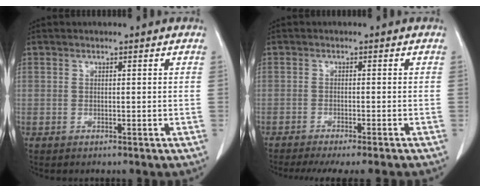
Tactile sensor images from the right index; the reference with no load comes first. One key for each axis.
{"total": 10.6, "fx": -9.3, "fy": 0.5, "fz": 5.1, "tx": -0.052, "ty": -0.020, "tz": -0.122}